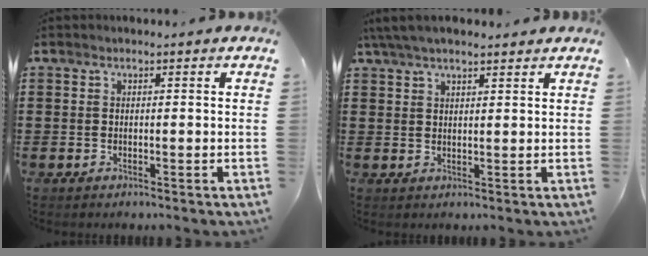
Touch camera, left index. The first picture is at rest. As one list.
[{"total": 3.9, "force": [3.1, 1.0, 2.3], "torque": [-0.052, 0.002, 0.058]}]